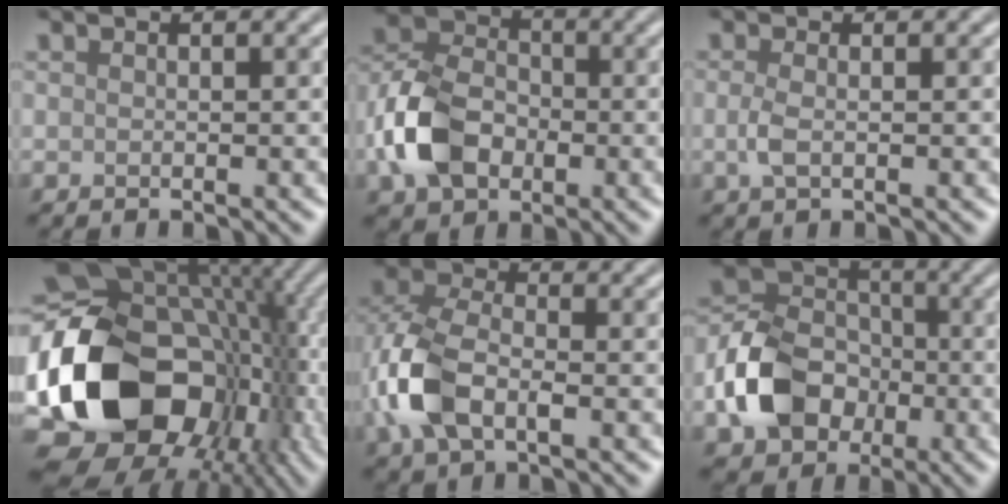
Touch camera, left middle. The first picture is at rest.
{"total": 7.2, "force": [-2.4, 5.2, 4.4], "torque": [-0.092, 0.011, -0.063]}
{"total": 1.5, "force": [-0.3, 0.6, 1.4], "torque": [-0.036, -0.003, -0.008]}
{"total": 16.5, "force": [-3.3, 12.5, 10.2], "torque": [-0.189, -0.009, -0.061]}
{"total": 6.3, "force": [-1.7, 3.8, 4.7], "torque": [-0.116, 0.005, -0.044]}
{"total": 8.0, "force": [-2.9, 6.1, 4.2], "torque": [-0.079, 0.005, -0.066]}